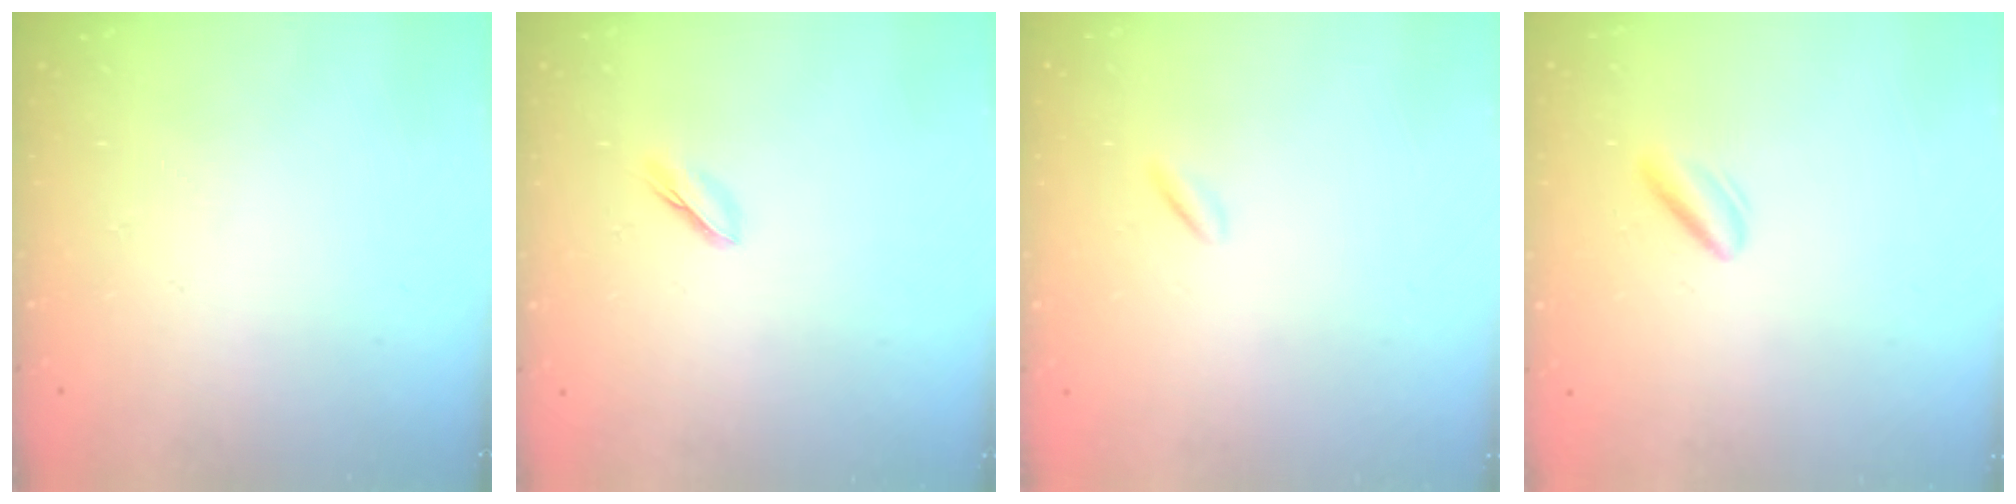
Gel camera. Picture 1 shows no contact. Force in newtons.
{"total": 2.3, "press": 2.2, "slide": 0.8}
{"total": 0.5, "press": 0.3, "slide": 0.4}
{"total": 2.1, "press": 1.9, "slide": 1.0}